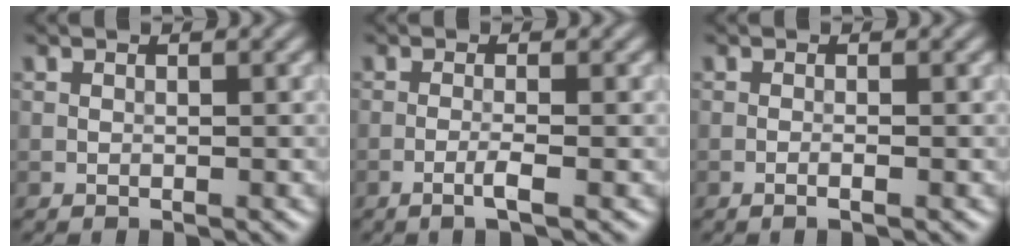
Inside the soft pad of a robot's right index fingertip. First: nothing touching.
{"total": 1.8, "force": [-0.7, 0.2, 1.7], "torque": [-0.028, 0.004, -0.021]}
{"total": 0.9, "force": [-0.4, 0.1, 0.9], "torque": [-0.013, -0.001, -0.010]}